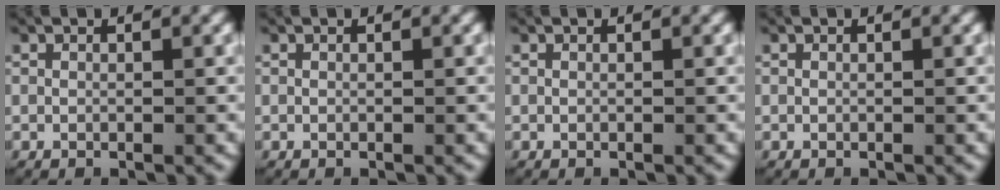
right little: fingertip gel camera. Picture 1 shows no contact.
{"total": 0.0}
{"total": 0.0}
{"total": 0.0}